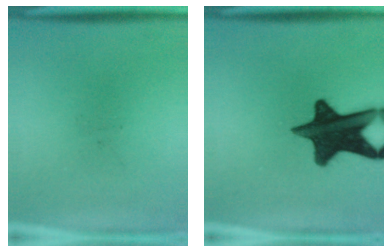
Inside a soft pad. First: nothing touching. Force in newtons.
{"total": 15.7}